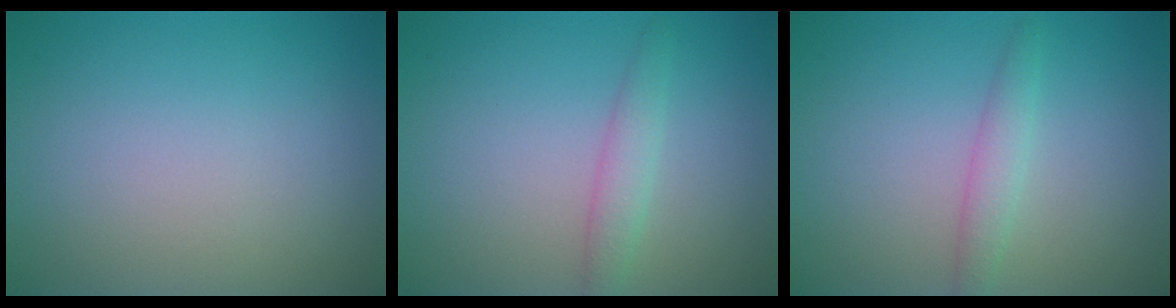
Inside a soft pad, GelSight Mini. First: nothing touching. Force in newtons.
{"total": 1.8, "press": 1.8, "slide": 0.1}
{"total": 1.7, "press": 1.7, "slide": 0.0}